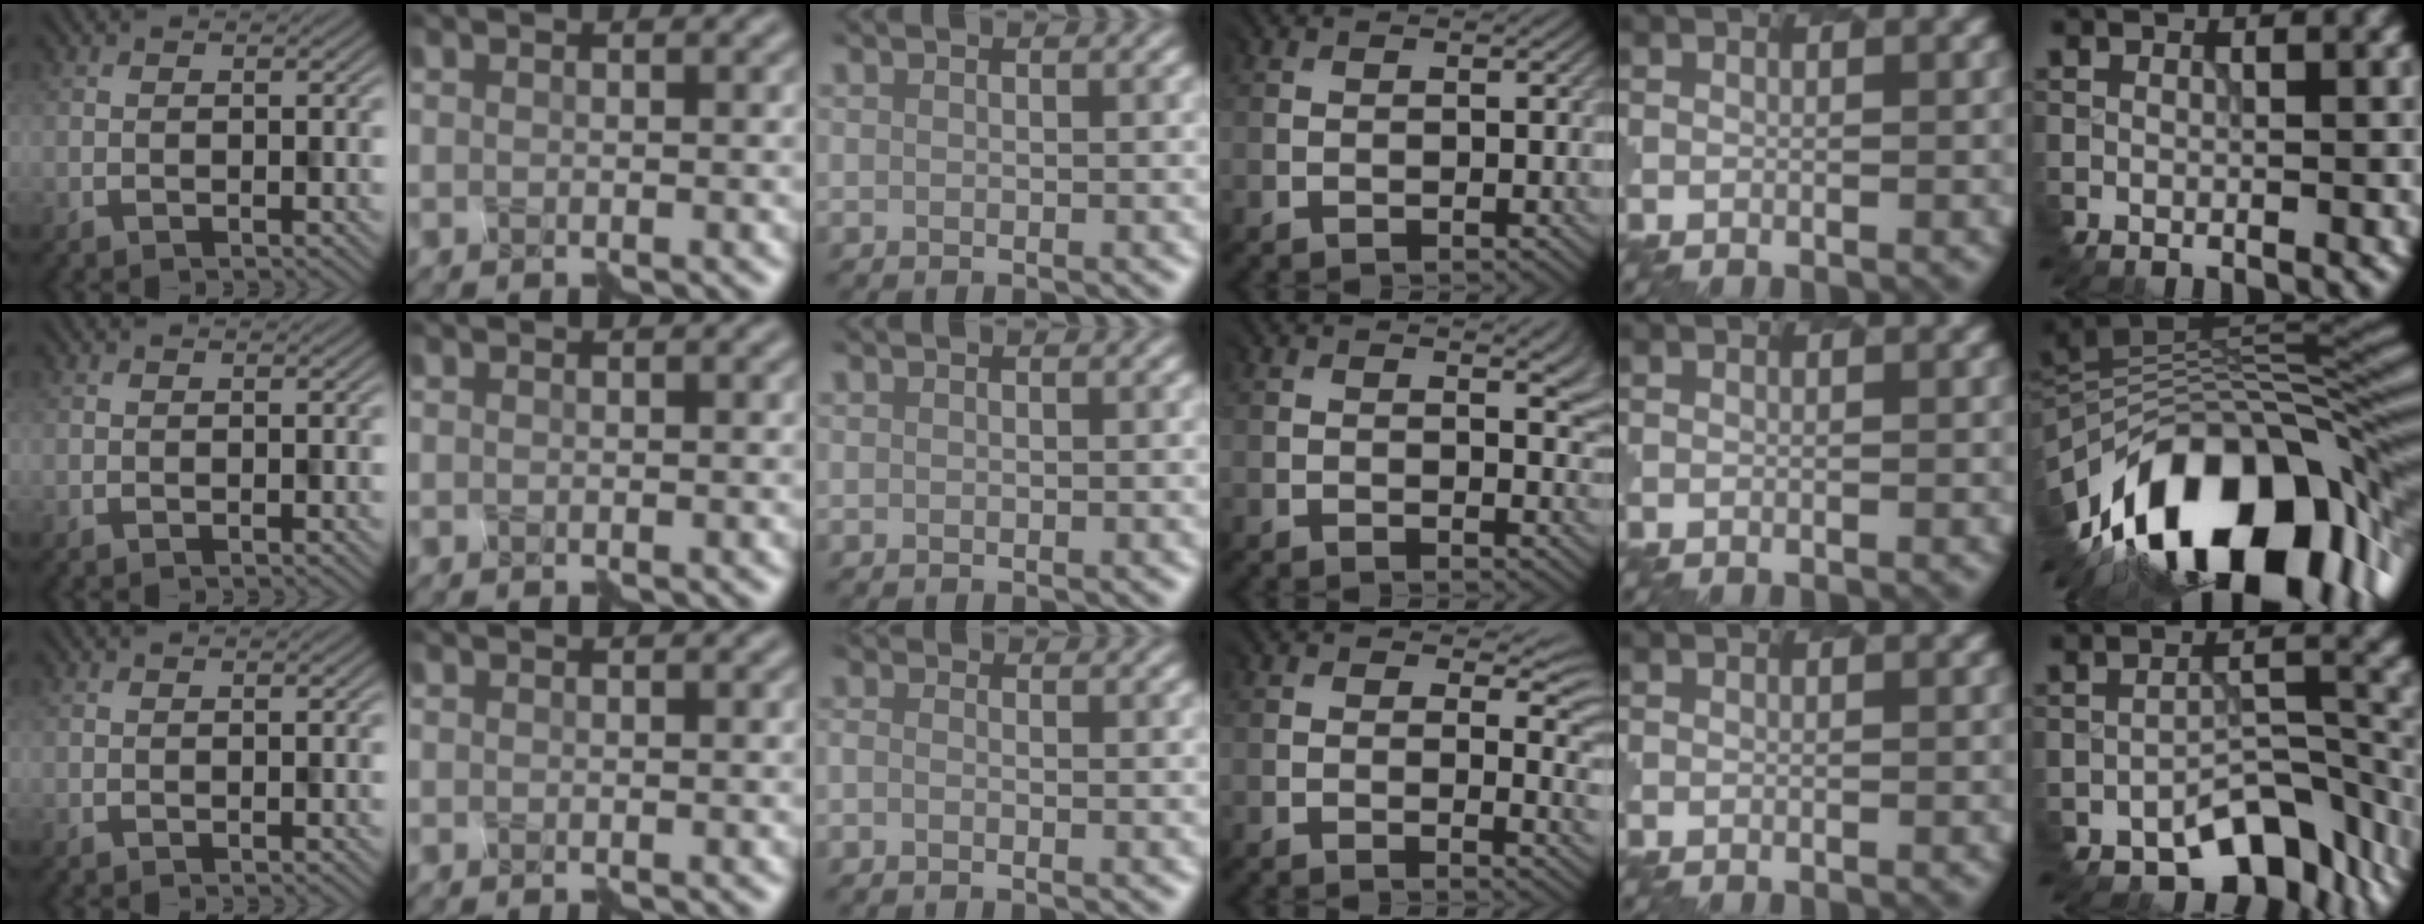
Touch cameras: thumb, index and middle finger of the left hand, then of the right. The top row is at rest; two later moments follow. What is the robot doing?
{"motion": "disassemble", "object": "spray bottle"}